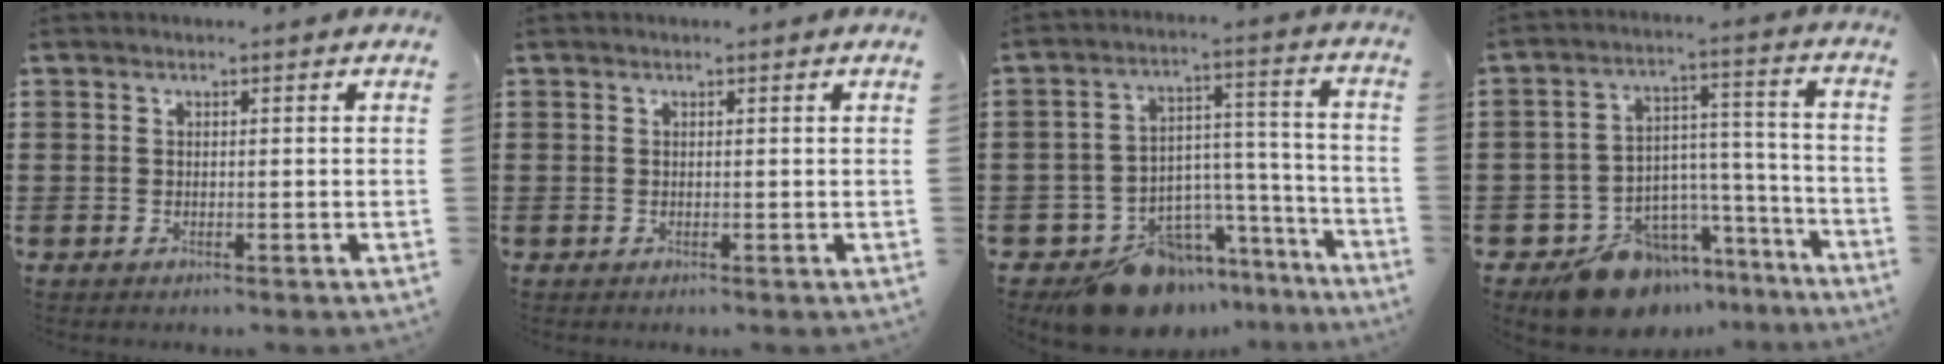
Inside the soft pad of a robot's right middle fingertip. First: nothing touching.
{"total": 0.0}
{"total": 13.8, "force": [-11.2, 6.8, 4.2], "torque": [-0.058, 0.061, -0.190]}
{"total": 12.7, "force": [-10.5, 6.5, 2.9], "torque": [-0.050, 0.053, -0.186]}